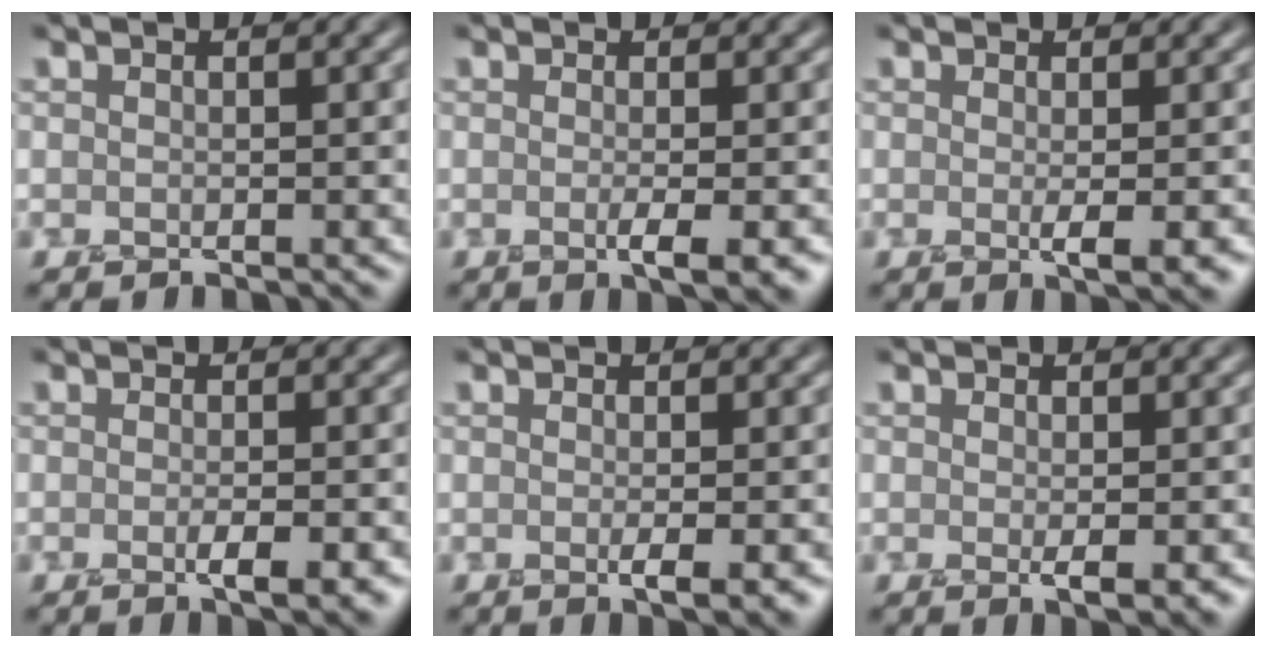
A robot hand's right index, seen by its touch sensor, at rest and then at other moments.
{"total": 3.2, "force": [-0.6, 0.8, 3.0], "torque": [-0.040, -0.005, -0.010]}
{"total": 2.5, "force": [-0.2, 0.5, 2.4], "torque": [-0.029, -0.002, -0.004]}
{"total": 3.1, "force": [-1.0, 0.8, 2.8], "torque": [-0.036, -0.001, -0.017]}
{"total": 2.2, "force": [-0.4, 0.5, 2.1], "torque": [-0.029, -0.004, -0.006]}
{"total": 1.6, "force": [-0.1, 0.2, 1.6], "torque": [-0.024, -0.007, -0.002]}